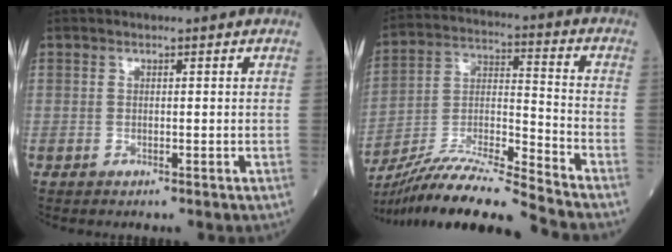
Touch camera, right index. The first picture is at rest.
{"total": 16.8, "force": [-15.2, -1.7, 7.0], "torque": [-0.135, -0.001, -0.275]}